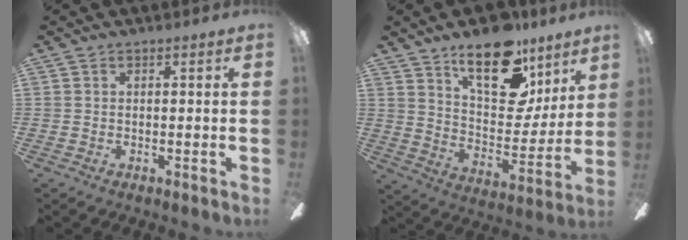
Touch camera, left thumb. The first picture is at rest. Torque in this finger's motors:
{"motor_torque": [1.54, 1.12, 1.37, -1.41, 0.10]}